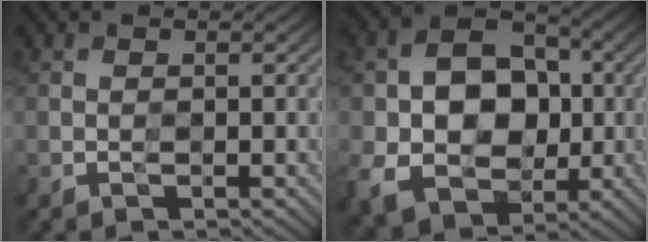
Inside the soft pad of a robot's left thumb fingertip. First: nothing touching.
{"total": 12.6, "force": [-1.1, 9.6, 8.1], "torque": [-0.158, -0.007, -0.023]}